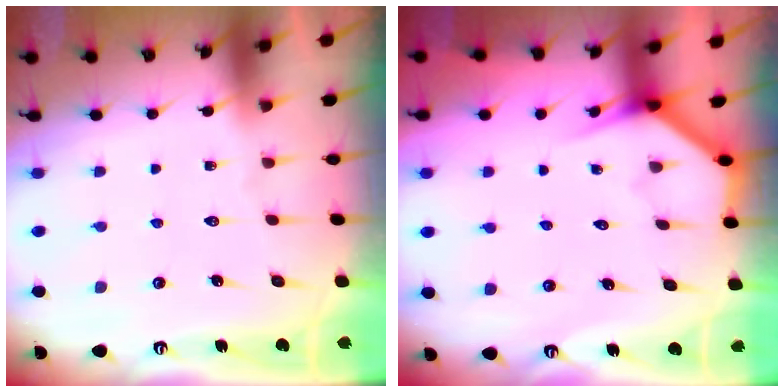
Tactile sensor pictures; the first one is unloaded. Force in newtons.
{"total": 3.7, "press": 3.7, "slide": 0.4}